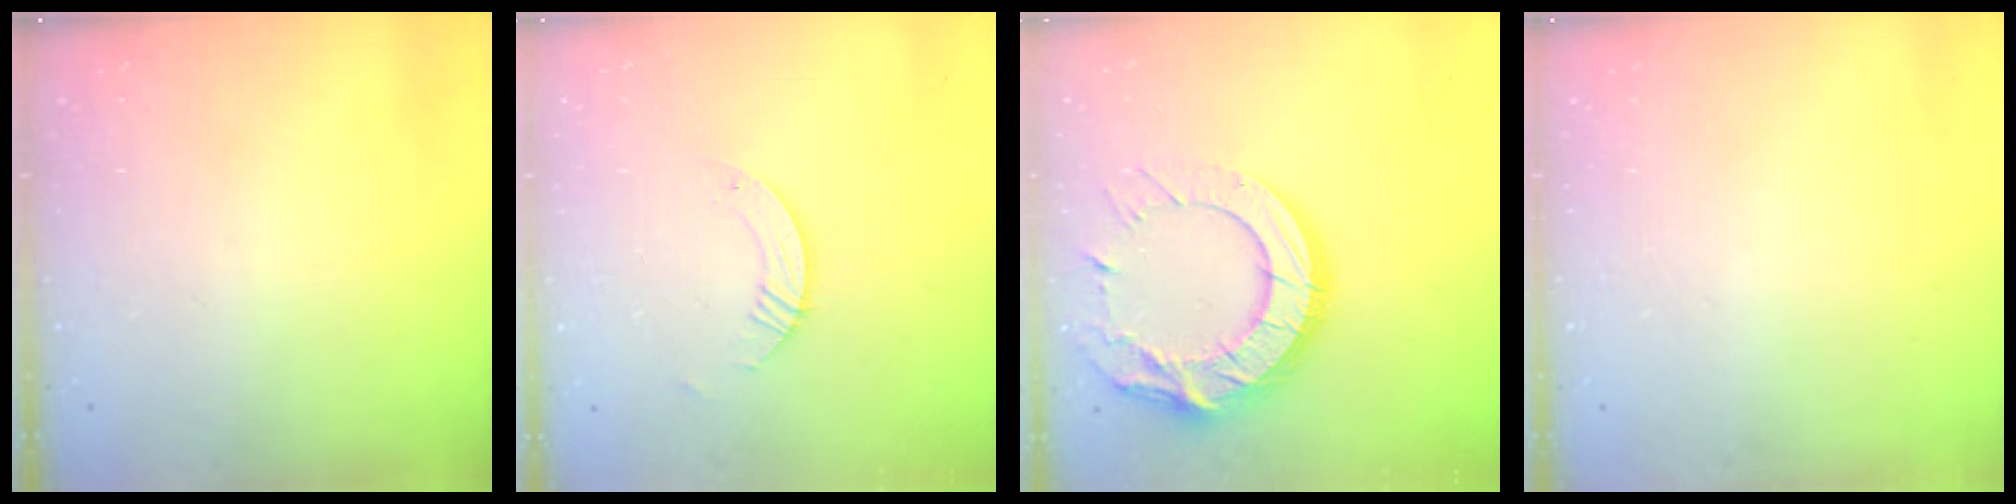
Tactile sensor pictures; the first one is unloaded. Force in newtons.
{"total": 3.2, "press": 3.2, "slide": 0.3}
{"total": 20.2, "press": 20.1, "slide": 1.7}
{"total": 0.0}